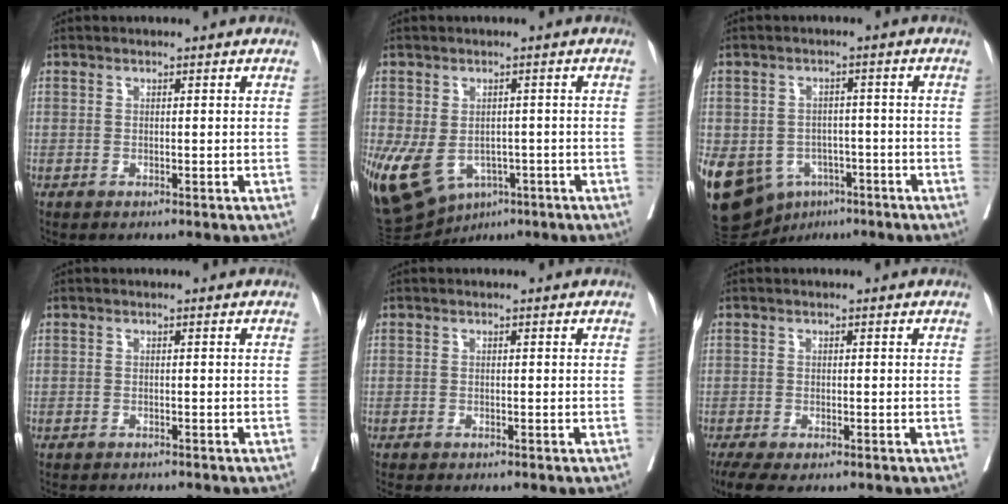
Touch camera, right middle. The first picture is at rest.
{"total": 14.2, "force": [-6.2, 9.5, 8.6], "torque": [-0.187, -0.010, -0.086]}
{"total": 20.9, "force": [-9.2, 15.9, 9.9], "torque": [-0.283, -0.007, -0.127]}
{"total": 5.9, "force": [-5.4, 1.0, 2.1], "torque": [-0.025, -0.006, -0.077]}
{"total": 2.7, "force": [-2.5, -0.1, 1.1], "torque": [-0.015, -0.005, -0.040]}
{"total": 5.1, "force": [-3.8, 1.3, 3.1], "torque": [-0.052, -0.014, -0.063]}